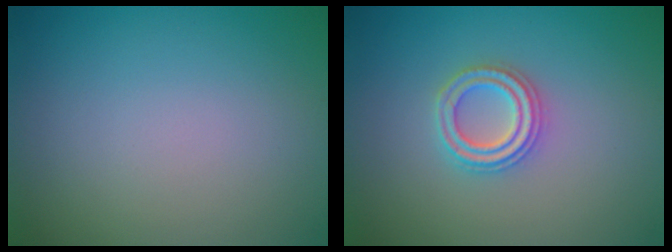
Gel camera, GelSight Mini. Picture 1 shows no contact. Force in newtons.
{"total": 3.2, "press": 3.1, "slide": 0.7}